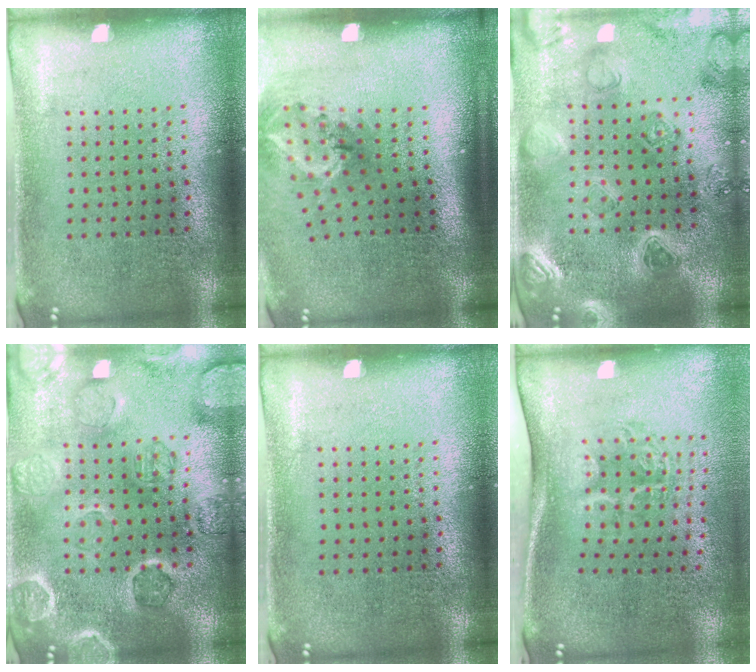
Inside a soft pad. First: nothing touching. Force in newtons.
{"total": 2.0, "press": 1.3, "slide": 1.5}
{"total": 2.3, "press": 2.3, "slide": 0.2}
{"total": 2.6, "press": 2.6, "slide": 0.2}
{"total": 0.0}
{"total": 1.9, "press": 1.2, "slide": 1.4}